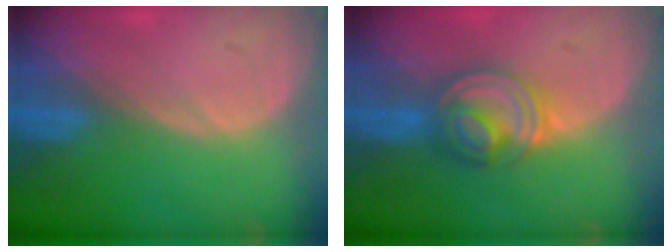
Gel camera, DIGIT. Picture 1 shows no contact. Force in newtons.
{"total": 7.0, "press": 6.3, "slide": 3.1}